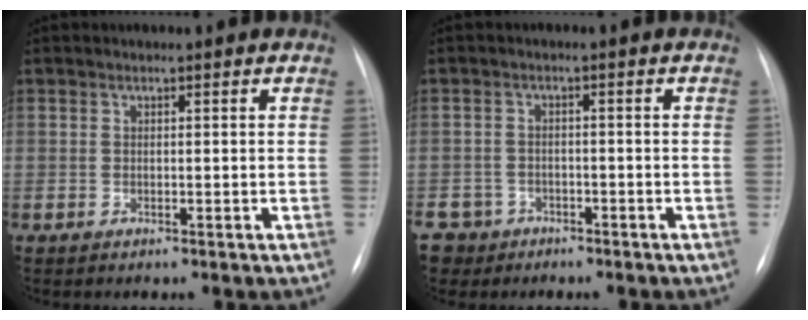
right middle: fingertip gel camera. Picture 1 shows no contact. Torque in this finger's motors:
{"motor_torque": [0.27, -0.31, 0.33, 0.15]}